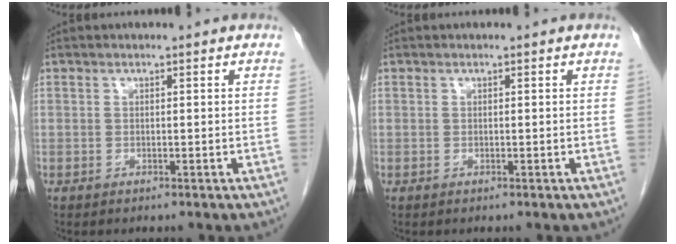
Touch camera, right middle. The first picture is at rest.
{"total": 0.0}